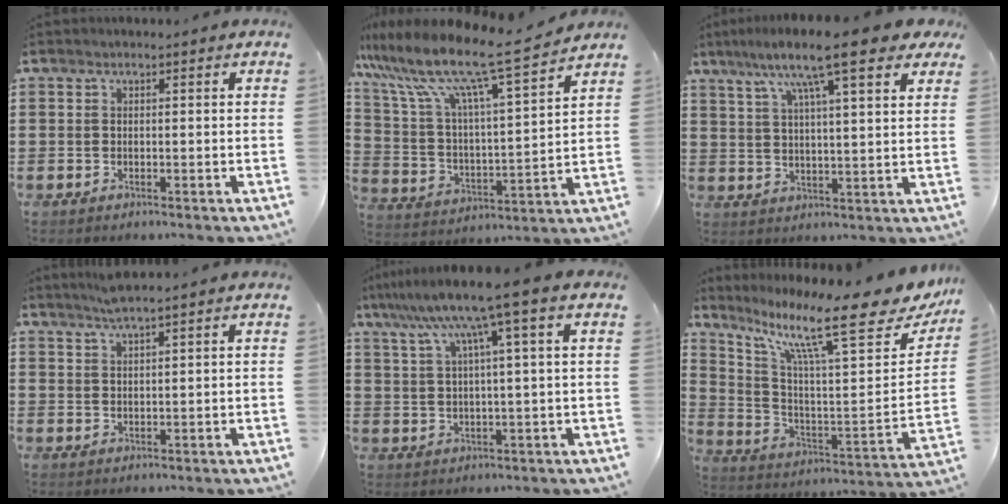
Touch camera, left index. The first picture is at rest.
{"total": 11.8, "force": [9.7, 0.6, 6.6], "torque": [-0.167, -0.065, 0.160]}
{"total": 12.1, "force": [8.3, 2.2, 8.5], "torque": [-0.165, -0.017, 0.133]}
{"total": 2.5, "force": [2.2, -0.2, 1.3], "torque": [-0.029, 0.001, 0.041]}
{"total": 9.1, "force": [4.7, -0.3, 7.7], "torque": [-0.163, -0.011, 0.076]}
{"total": 15.0, "force": [10.3, 2.0, 10.6], "torque": [-0.208, -0.068, 0.158]}